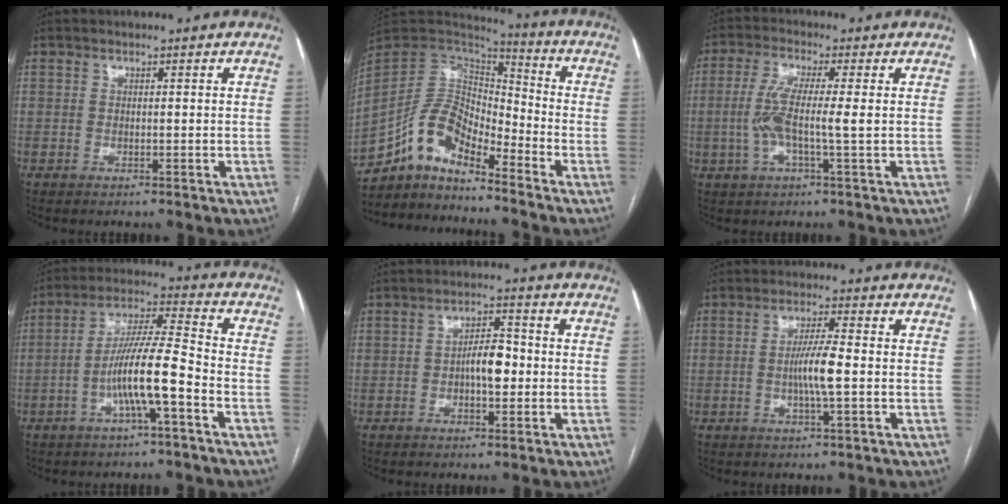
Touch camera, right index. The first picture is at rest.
{"total": 11.1, "force": [-8.7, 3.5, 6.0], "torque": [-0.115, 0.041, -0.163]}
{"total": 6.8, "force": [-0.4, 0.4, 6.8], "torque": [-0.147, 0.004, -0.012]}
{"total": 10.2, "force": [-3.8, 0.5, 9.4], "torque": [-0.178, 0.019, -0.070]}
{"total": 4.9, "force": [-0.9, 1.9, 4.5], "torque": [-0.075, 0.014, -0.015]}
{"total": 5.1, "force": [-0.8, -0.3, 5.0], "torque": [-0.099, -0.001, -0.016]}